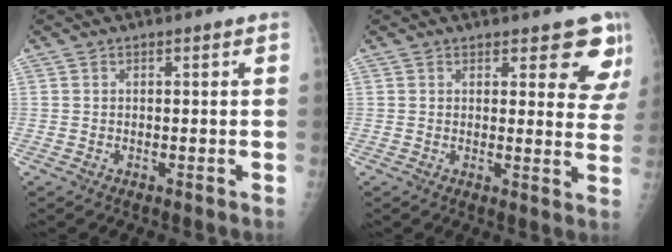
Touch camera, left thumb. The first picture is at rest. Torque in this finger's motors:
{"motor_torque": [2.52, 2.42, 0.57, -0.21, 0.01]}